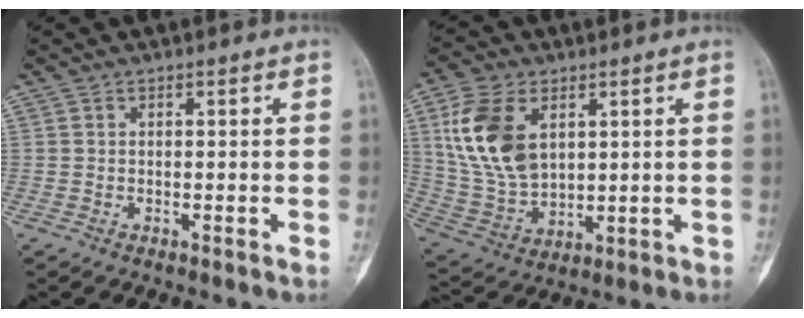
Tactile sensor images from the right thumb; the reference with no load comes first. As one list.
[{"total": 15.4, "force": [4.5, 9.8, 11.0], "torque": [-0.204, -0.012, 0.100]}]